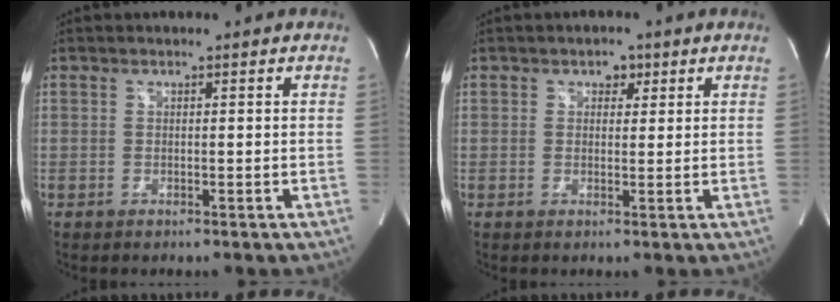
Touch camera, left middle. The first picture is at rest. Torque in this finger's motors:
{"motor_torque": [-0.09, -0.09, -0.02, 0.00]}